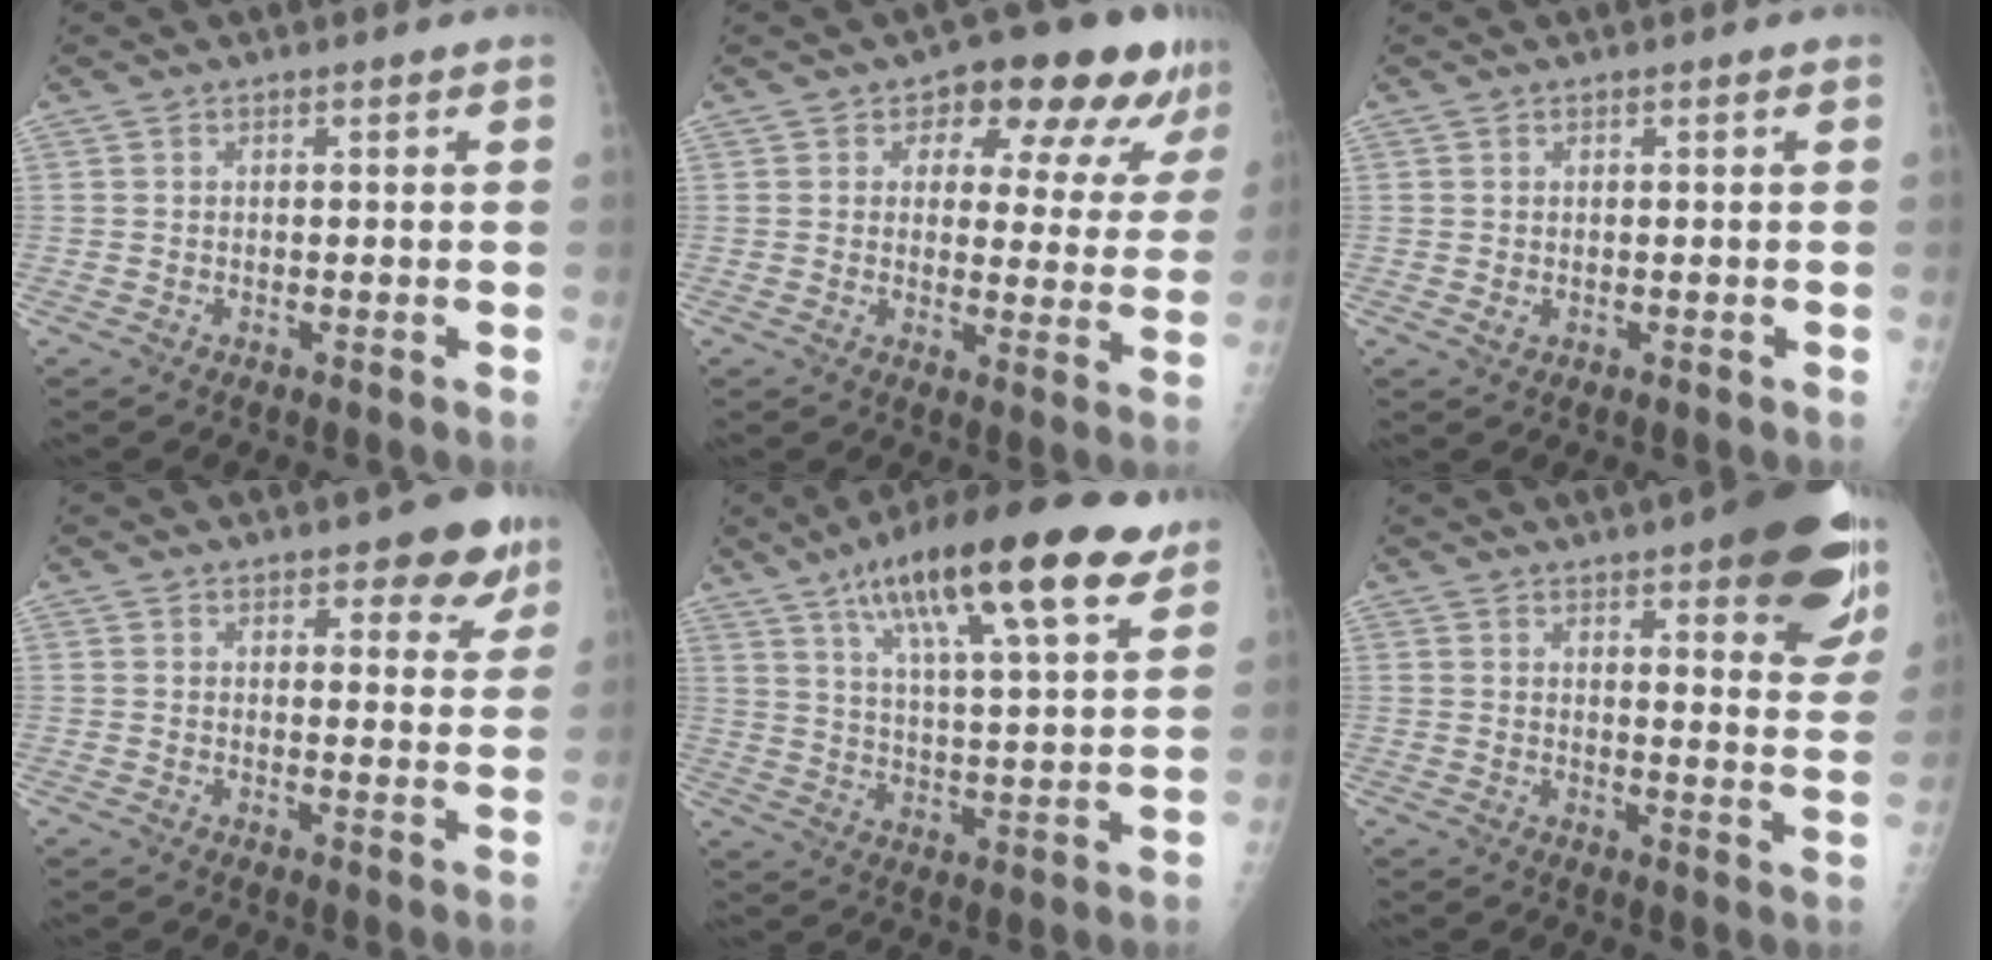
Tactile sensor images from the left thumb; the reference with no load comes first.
{"total": 13.9, "force": [8.3, 7.2, 8.4], "torque": [-0.052, -0.023, 0.101]}
{"total": 1.0, "force": [0.2, 0.7, 0.8], "torque": [-0.011, -0.003, 0.007]}
{"total": 7.2, "force": [4.8, 3.1, 4.4], "torque": [-0.018, -0.023, 0.058]}
{"total": 22.9, "force": [13.2, 5.7, 17.8], "torque": [-0.271, -0.026, 0.212]}
{"total": 20.0, "force": [12.1, 5.6, 14.9], "torque": [-0.154, -0.048, 0.141]}